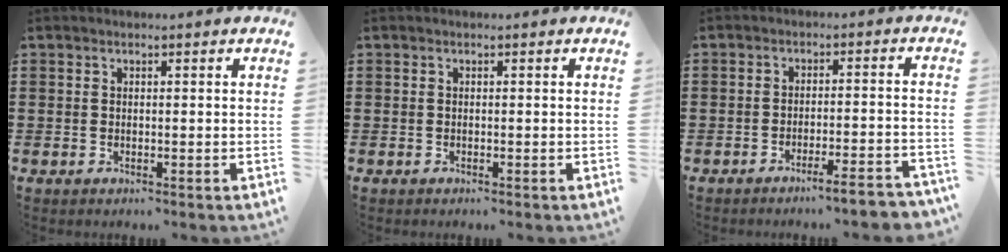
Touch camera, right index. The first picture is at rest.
{"total": 0.0}
{"total": 4.1, "force": [-3.5, -0.2, 2.0], "torque": [-0.031, -0.009, -0.067]}